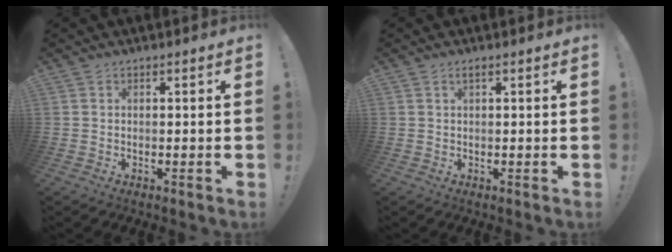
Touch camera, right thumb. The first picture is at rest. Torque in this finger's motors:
{"motor_torque": [0.01, 0.66, 0.26, 0.04, -0.05]}